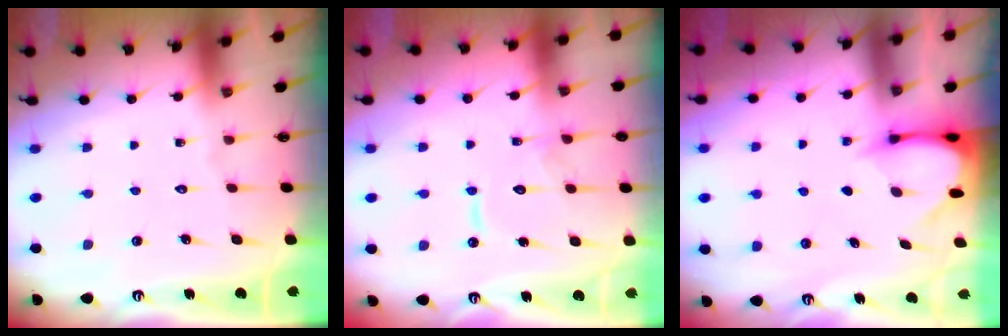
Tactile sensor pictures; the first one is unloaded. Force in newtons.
{"total": 10.8, "press": 10.7, "slide": 1.1}
{"total": 3.4, "press": 3.4, "slide": 0.3}